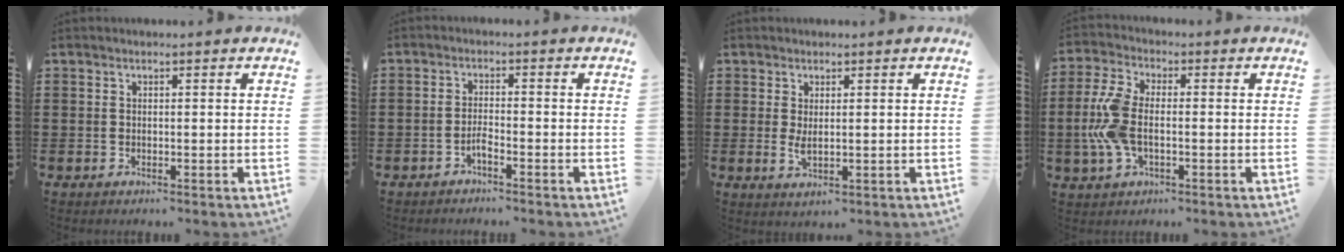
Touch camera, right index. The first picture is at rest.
{"total": 1.8, "force": [-1.5, 0.3, 1.0], "torque": [-0.020, 0.002, -0.028]}
{"total": 2.4, "force": [0.7, 0.8, 2.2], "torque": [-0.050, -0.001, 0.011]}
{"total": 8.3, "force": [-1.1, 4.4, 6.9], "torque": [-0.178, -0.007, -0.028]}